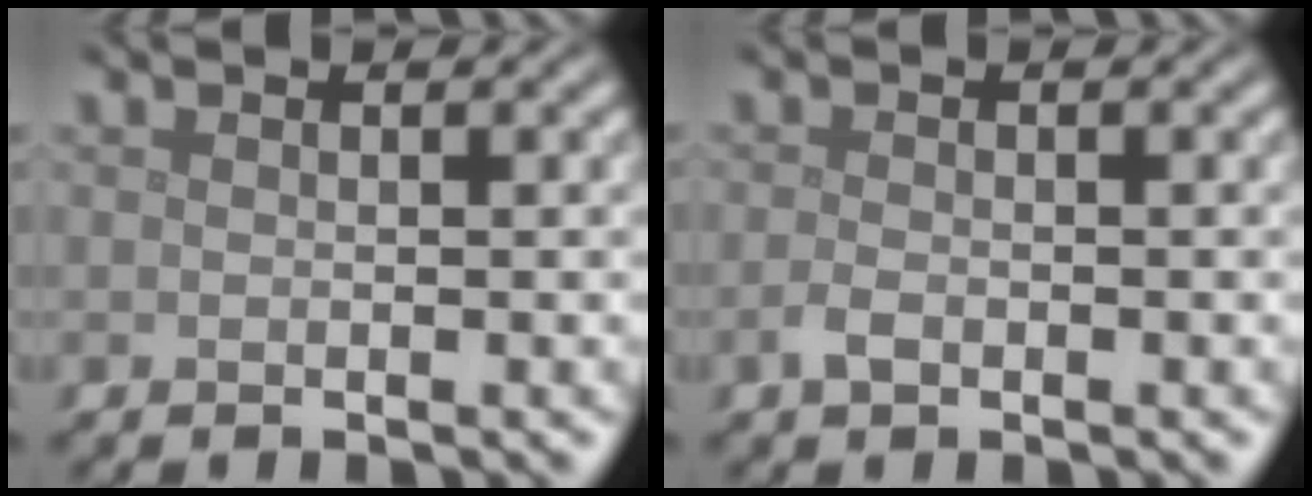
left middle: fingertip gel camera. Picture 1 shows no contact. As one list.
[{"total": 1.2, "force": [-0.5, 0.6, 0.9], "torque": [-0.021, -0.002, -0.012]}]